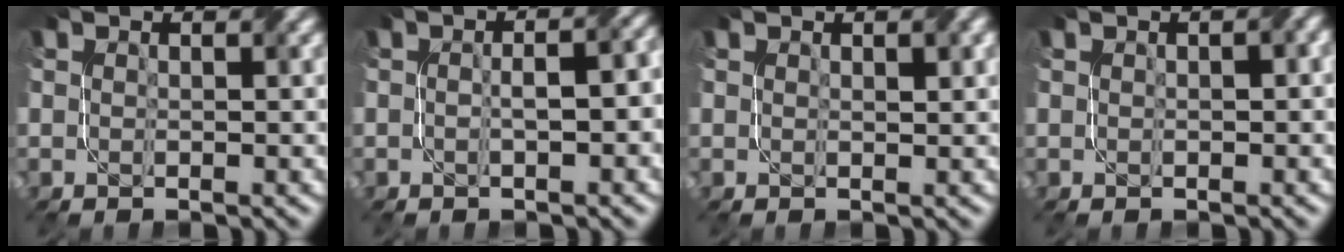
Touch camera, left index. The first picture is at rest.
{"total": 3.7, "force": [-0.6, 1.4, 3.4], "torque": [-0.040, 0.014, -0.010]}
{"total": 0.9, "force": [0.5, 0.2, 0.8], "torque": [-0.012, 0.001, 0.010]}
{"total": 1.4, "force": [0.3, 0.4, 1.3], "torque": [-0.021, 0.007, 0.006]}